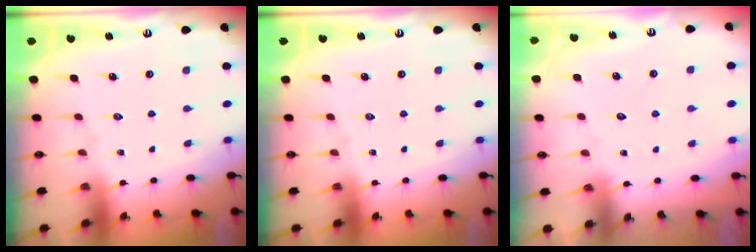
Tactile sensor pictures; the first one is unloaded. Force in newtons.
{"total": 0.0}
{"total": 2.9, "press": 2.9, "slide": 0.2}